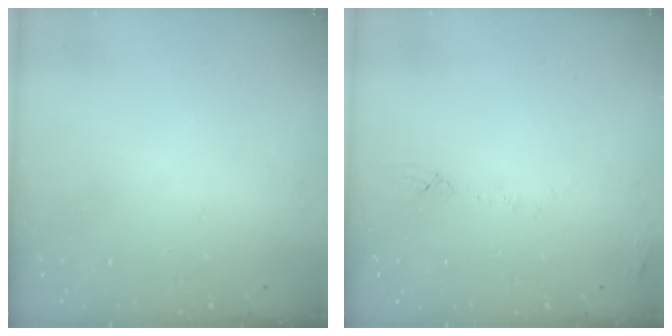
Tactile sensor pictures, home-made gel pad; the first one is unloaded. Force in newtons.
{"total": 5.2, "press": 5.1, "slide": 0.7}